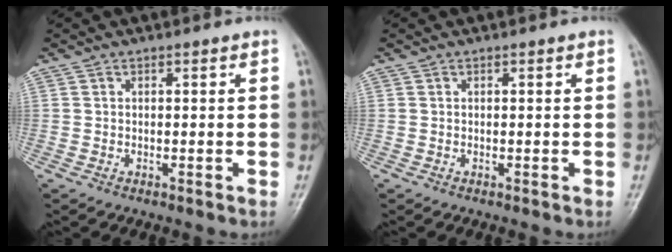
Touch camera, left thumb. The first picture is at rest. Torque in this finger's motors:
{"motor_torque": [0.00, 0.00, 0.00, -0.01, 0.00]}